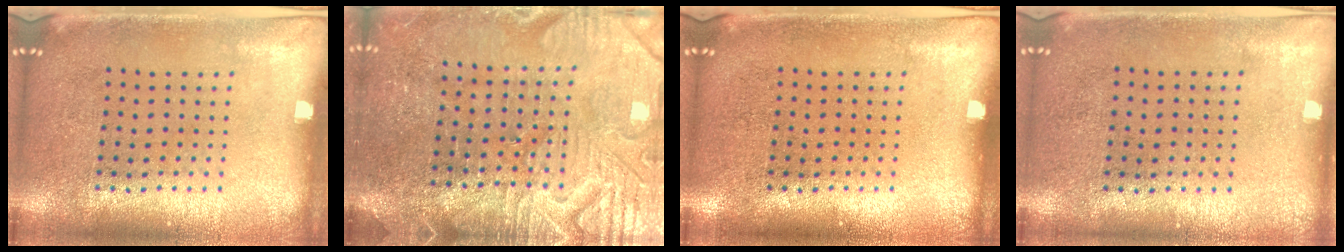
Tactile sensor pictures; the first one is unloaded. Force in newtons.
{"total": 4.1, "press": 3.9, "slide": 1.4}
{"total": 0.0}
{"total": 0.0}